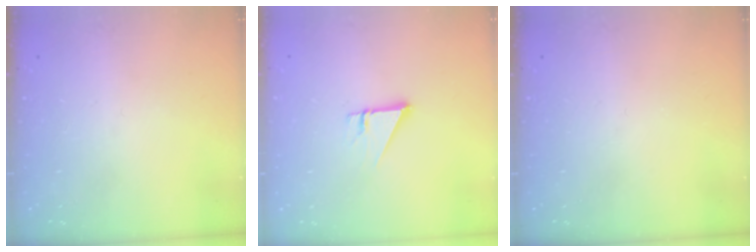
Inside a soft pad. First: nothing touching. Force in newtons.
{"total": 2.7, "press": 2.7, "slide": 0.2}
{"total": 0.0}